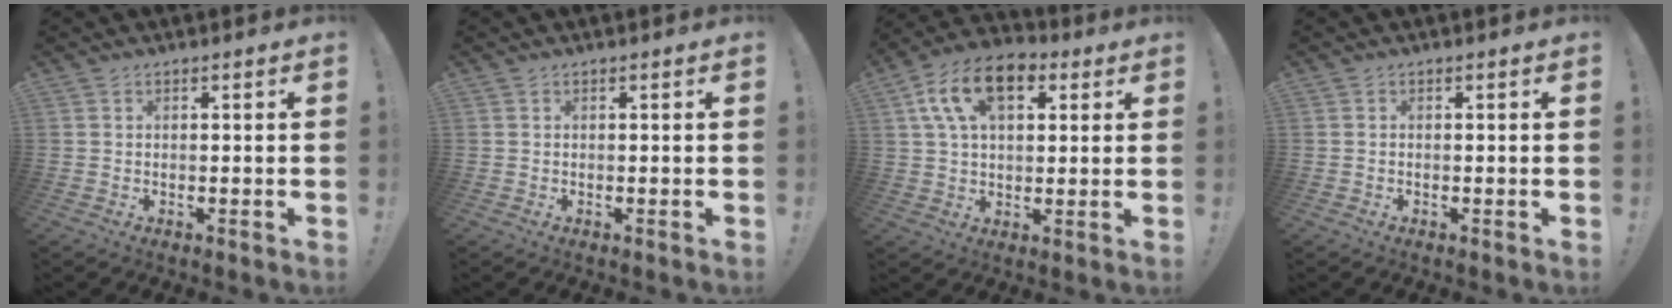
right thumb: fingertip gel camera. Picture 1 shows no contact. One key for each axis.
{"total": 0.0}
{"total": 15.4, "fx": 6.2, "fy": 9.1, "fz": 10.8, "tx": -0.192, "ty": -0.006, "tz": 0.115}
{"total": 0.0}